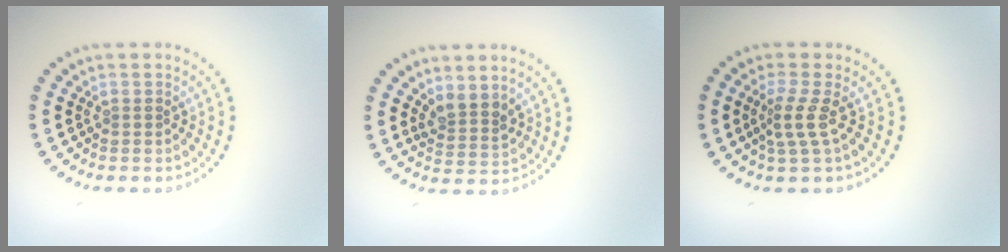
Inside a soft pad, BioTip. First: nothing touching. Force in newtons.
{"total": 2.5, "press": 2.0, "slide": 1.5}
{"total": 2.2, "press": 1.5, "slide": 1.7}